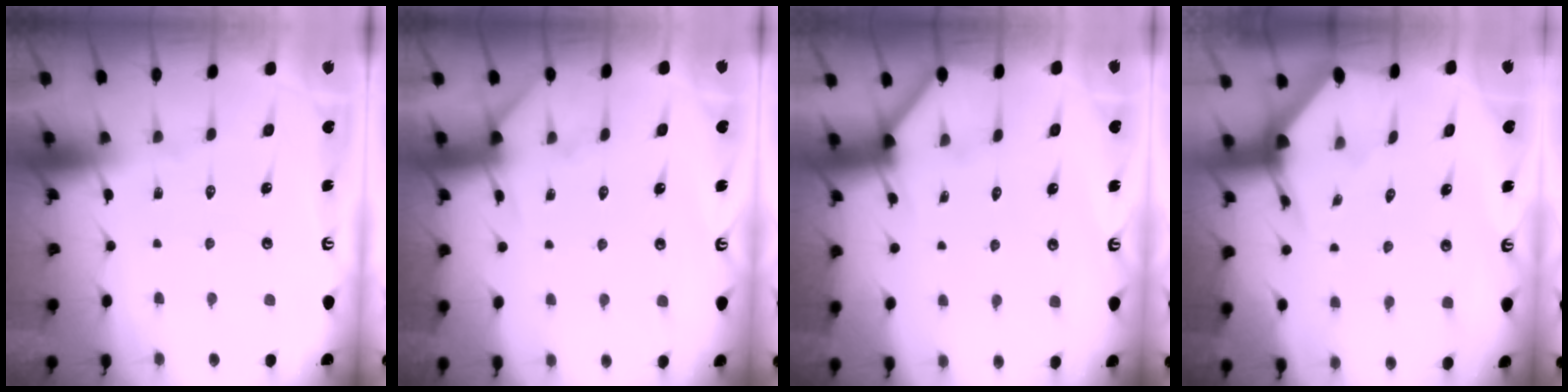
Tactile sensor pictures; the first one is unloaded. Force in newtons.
{"total": 5.9, "press": 5.9, "slide": 0.5}
{"total": 2.9, "press": 2.9, "slide": 0.3}
{"total": 3.0, "press": 3.0, "slide": 0.3}